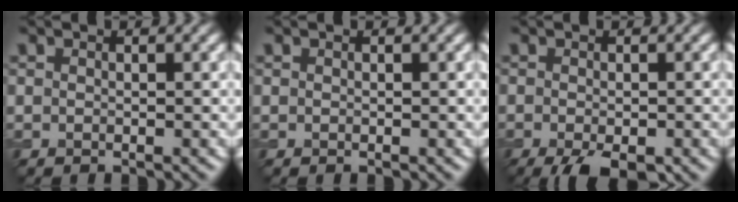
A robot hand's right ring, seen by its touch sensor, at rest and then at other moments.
{"total": 0.0}
{"total": 4.8, "force": [-2.8, 1.6, 3.5], "torque": [-0.053, -0.009, -0.040]}